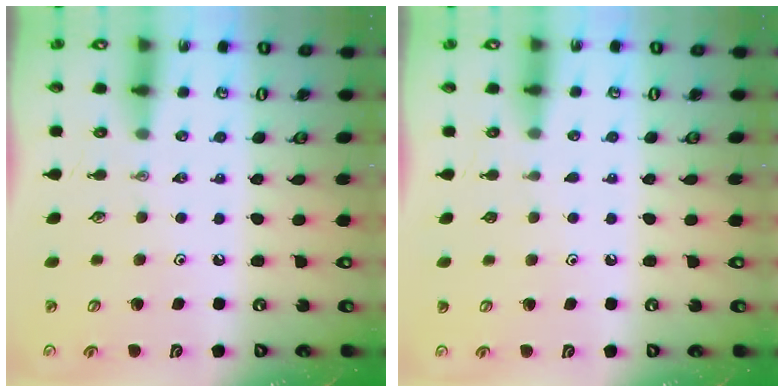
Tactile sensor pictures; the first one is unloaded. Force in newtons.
{"total": 0.8, "press": 0.8, "slide": 0.1}